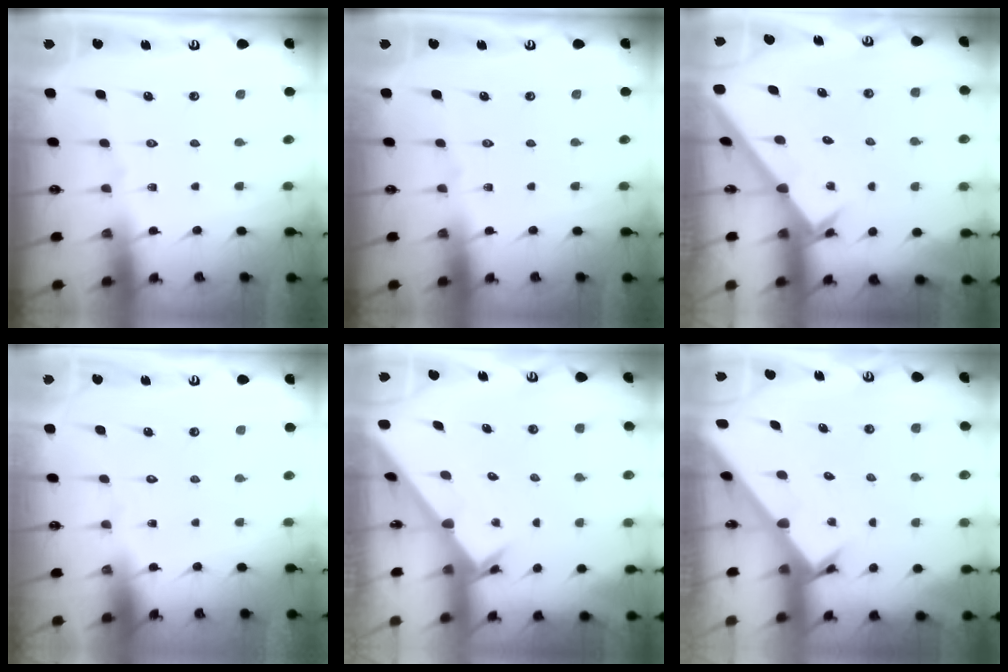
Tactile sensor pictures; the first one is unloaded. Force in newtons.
{"total": 0.0}
{"total": 1.9, "press": 1.9, "slide": 0.2}
{"total": 1.6, "press": 1.6, "slide": 0.1}
{"total": 2.5, "press": 2.5, "slide": 0.2}
{"total": 2.2, "press": 2.2, "slide": 0.2}